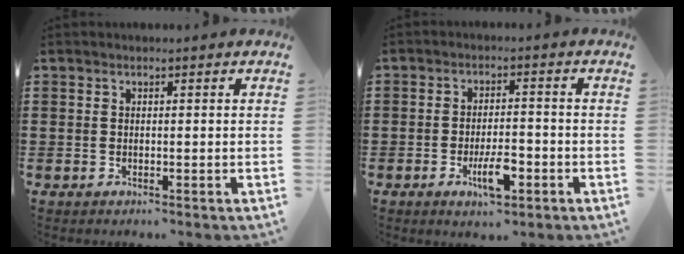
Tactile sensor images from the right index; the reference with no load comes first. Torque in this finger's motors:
{"motor_torque": [0.17, -0.08, 0.18, 0.07]}